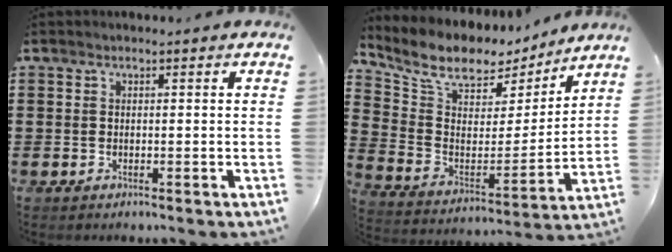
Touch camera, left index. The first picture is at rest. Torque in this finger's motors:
{"motor_torque": [1.39, -0.75, 0.30, 0.14]}